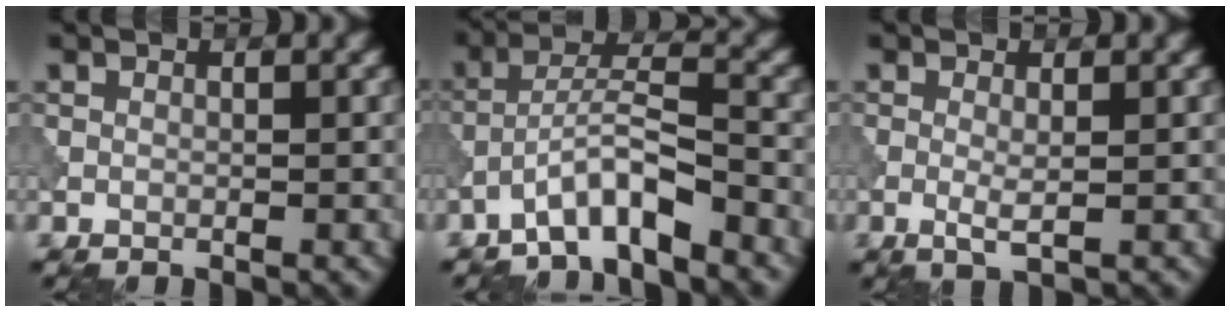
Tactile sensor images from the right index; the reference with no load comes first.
{"total": 4.8, "force": [-3.5, 0.8, 3.2], "torque": [-0.056, 0.015, -0.071]}
{"total": 1.6, "force": [-0.1, 0.2, 1.6], "torque": [-0.032, -0.003, -0.003]}